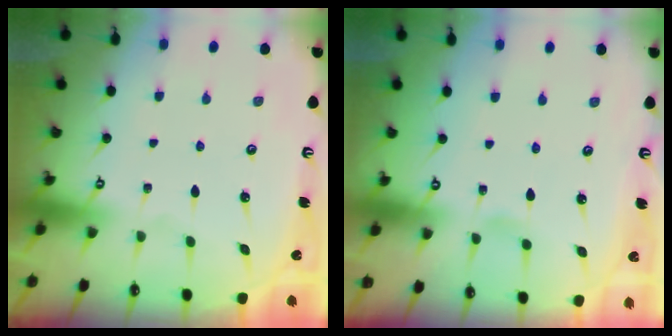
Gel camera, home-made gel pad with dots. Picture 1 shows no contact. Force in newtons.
{"total": 2.5, "press": 2.5, "slide": 0.2}